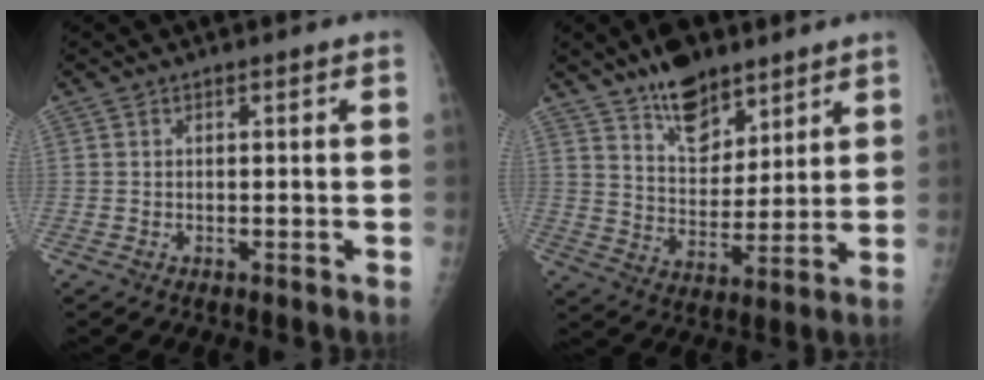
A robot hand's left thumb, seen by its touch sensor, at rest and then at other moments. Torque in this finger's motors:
{"motor_torque": [0.23, 0.01, -0.07, -0.39, 0.00]}